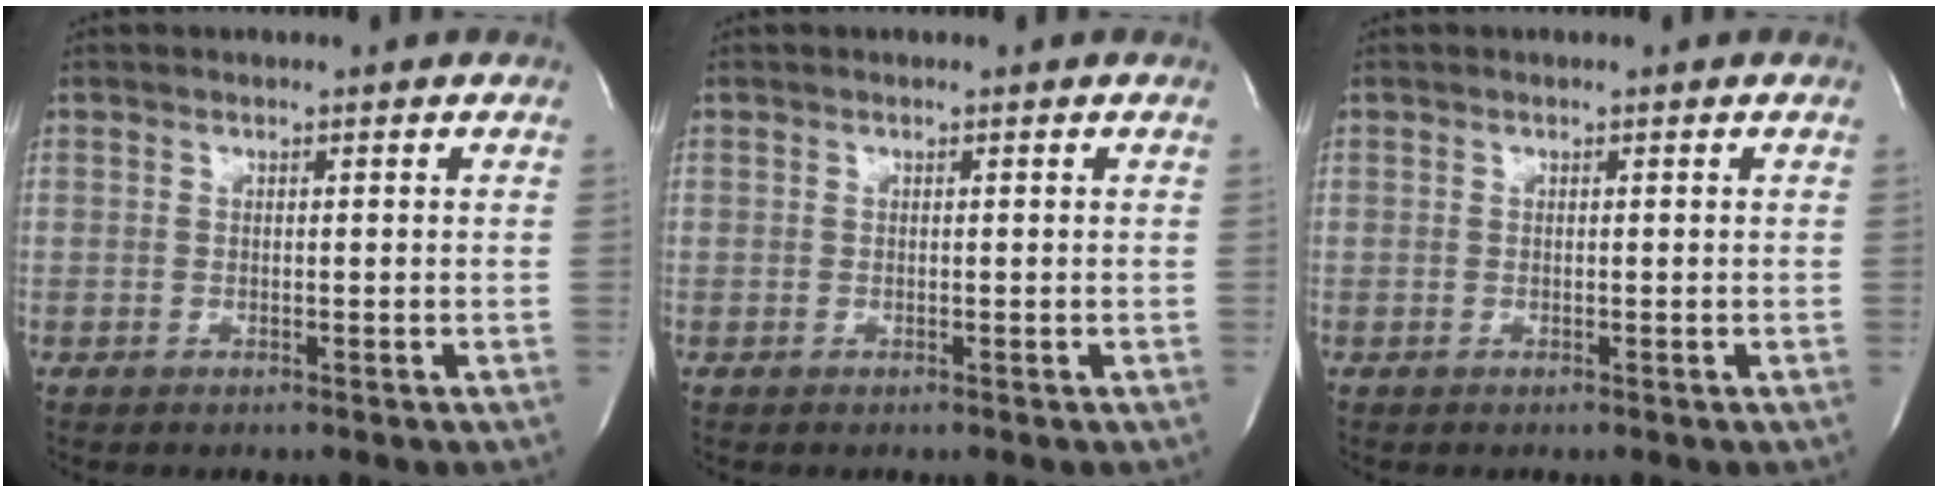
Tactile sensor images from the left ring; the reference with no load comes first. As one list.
[{"total": 0.0}, {"total": 0.0}]